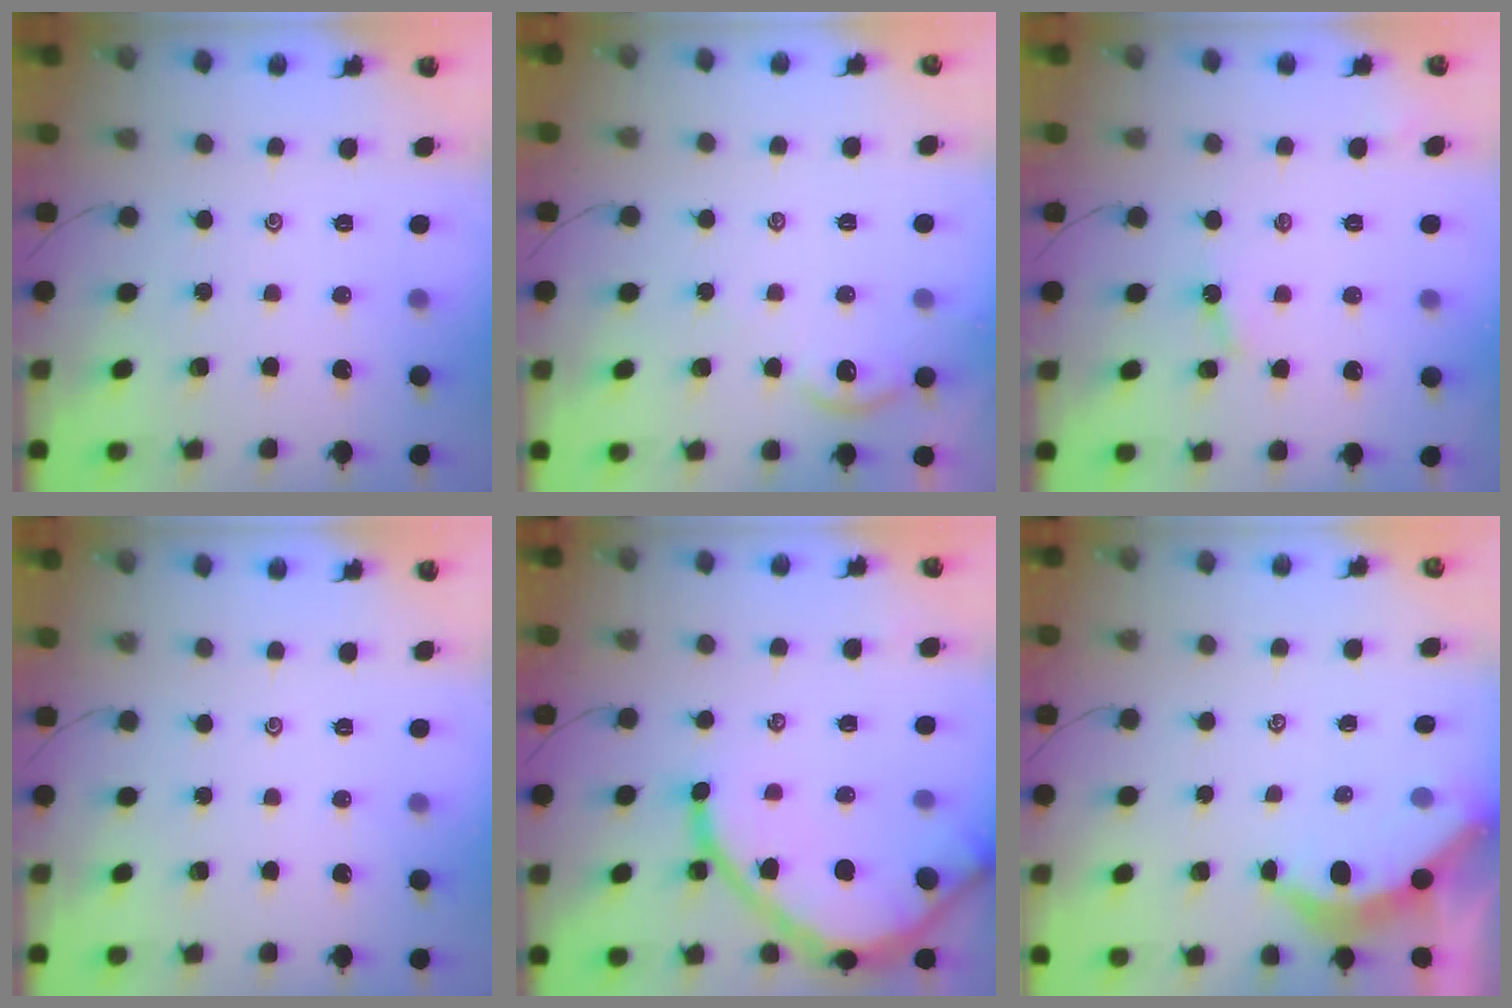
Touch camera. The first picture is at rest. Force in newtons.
{"total": 1.7, "press": 1.7, "slide": 0.4}
{"total": 3.3, "press": 3.3, "slide": 0.1}
{"total": 0.0}
{"total": 18.7, "press": 18.6, "slide": 1.8}
{"total": 3.7, "press": 3.7, "slide": 0.4}